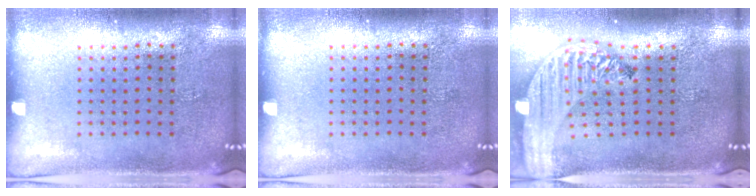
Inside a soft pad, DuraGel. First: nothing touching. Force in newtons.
{"total": 0.0}
{"total": 2.8, "press": 2.3, "slide": 1.7}